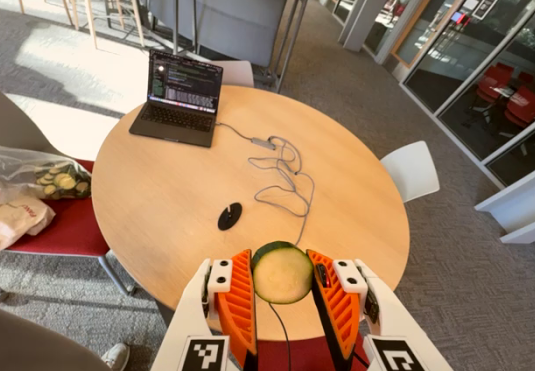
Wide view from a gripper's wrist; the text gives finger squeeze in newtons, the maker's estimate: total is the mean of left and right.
{"total": 11.7, "left": 11.5, "right": 11.9}